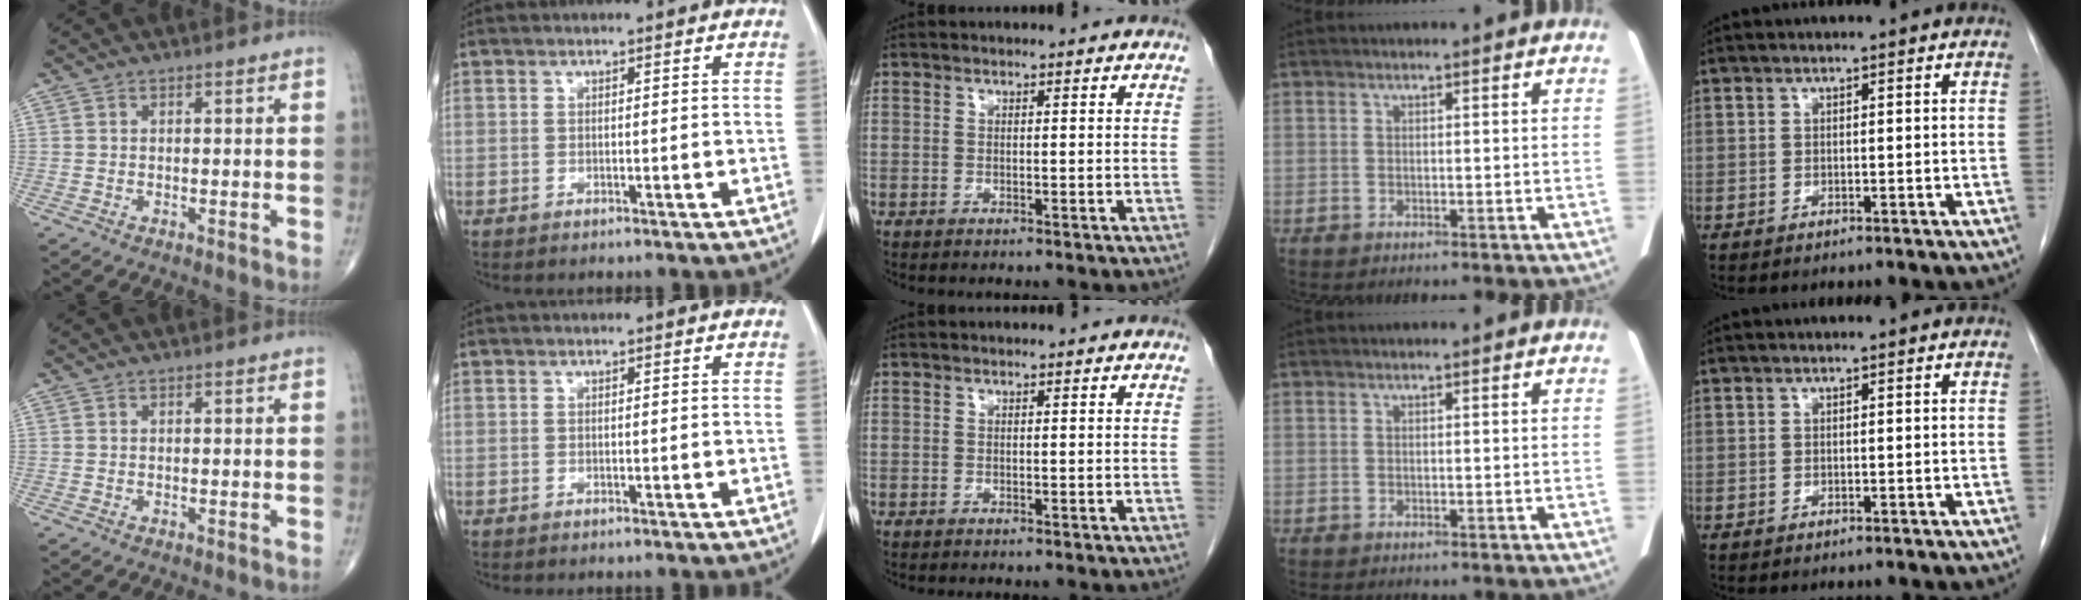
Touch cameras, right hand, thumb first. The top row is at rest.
{}